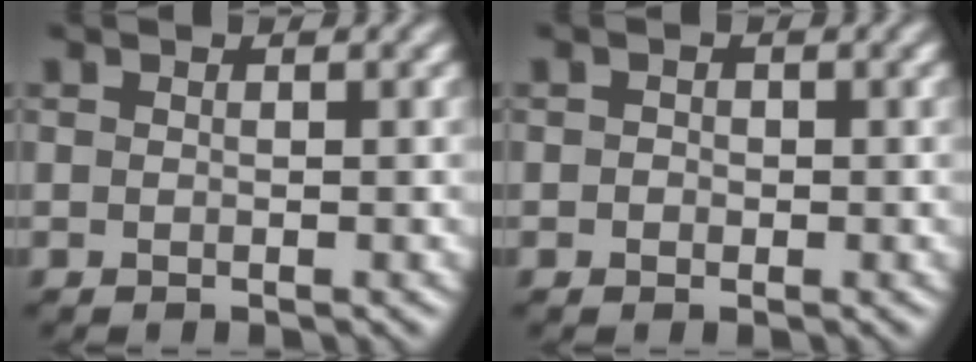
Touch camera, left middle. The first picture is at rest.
{"total": 0.6, "force": [-0.2, 0.6, 0.1], "torque": [0.004, -0.001, -0.006]}